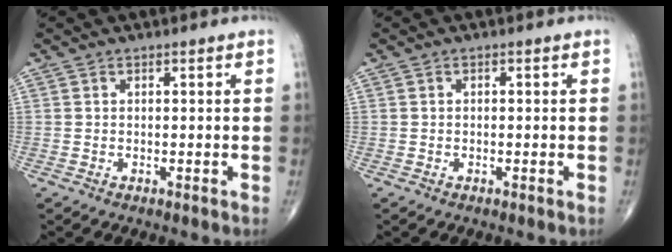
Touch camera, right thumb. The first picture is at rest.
{"total": 0.0}